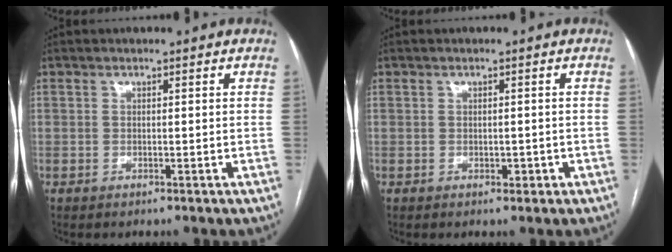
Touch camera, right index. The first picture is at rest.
{"total": 1.4, "force": [-0.5, 1.0, 0.9], "torque": [-0.012, 0.000, -0.002]}